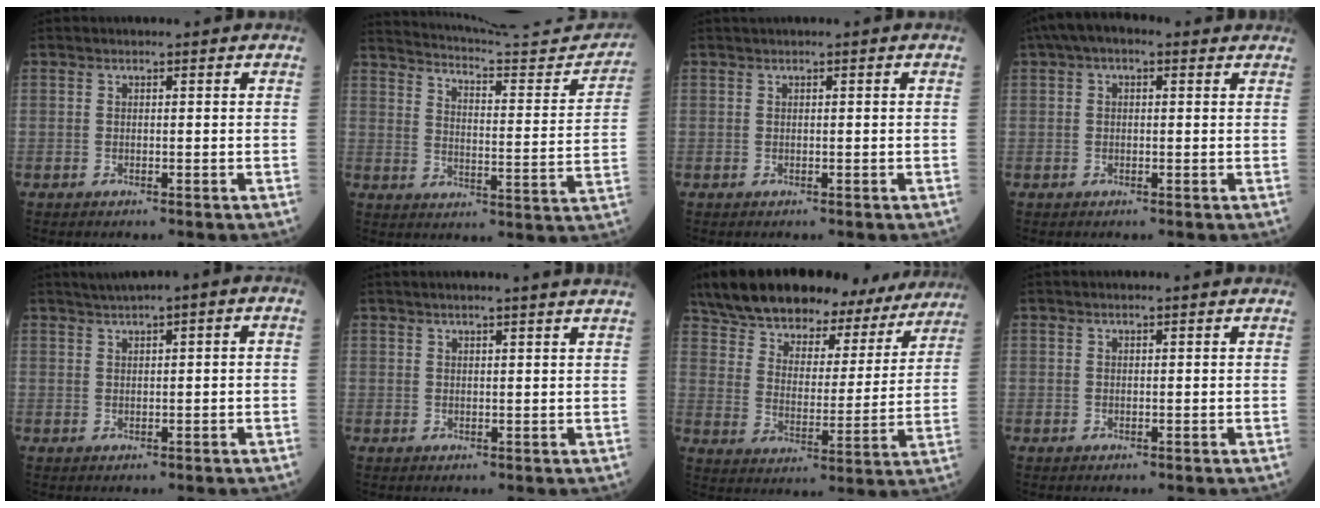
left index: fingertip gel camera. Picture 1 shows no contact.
{"total": 21.6, "force": [20.9, 1.0, 5.4], "torque": [-0.086, -0.067, 0.268]}
{"total": 0.6, "force": [0.5, -0.2, 0.3], "torque": [-0.009, 0.007, 0.017]}
{"total": 5.6, "force": [3.4, 2.6, 3.7], "torque": [-0.066, 0.045, 0.049]}
{"total": 3.7, "force": [1.7, 0.4, 3.2], "torque": [-0.054, 0.020, 0.028]}
{"total": 6.3, "force": [5.6, -0.8, 2.8], "torque": [-0.032, 0.015, 0.058]}
{"total": 25.2, "force": [21.9, 8.7, 8.9], "torque": [-0.153, 0.019, 0.298]}
{"total": 0.7, "force": [0.6, 0.1, 0.2], "torque": [-0.009, 0.012, 0.010]}